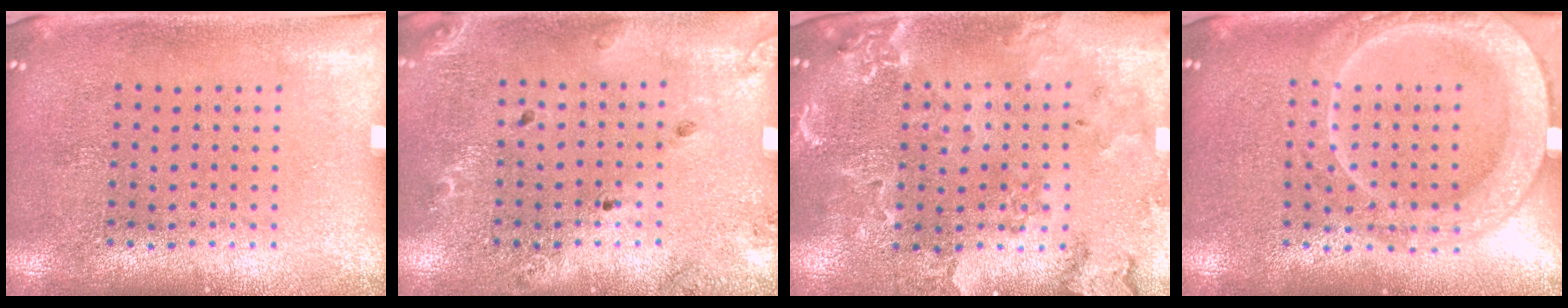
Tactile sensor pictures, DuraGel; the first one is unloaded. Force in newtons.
{"total": 1.3, "press": 1.3, "slide": 0.2}
{"total": 1.1, "press": 1.1, "slide": 0.2}
{"total": 2.0, "press": 2.0, "slide": 0.3}